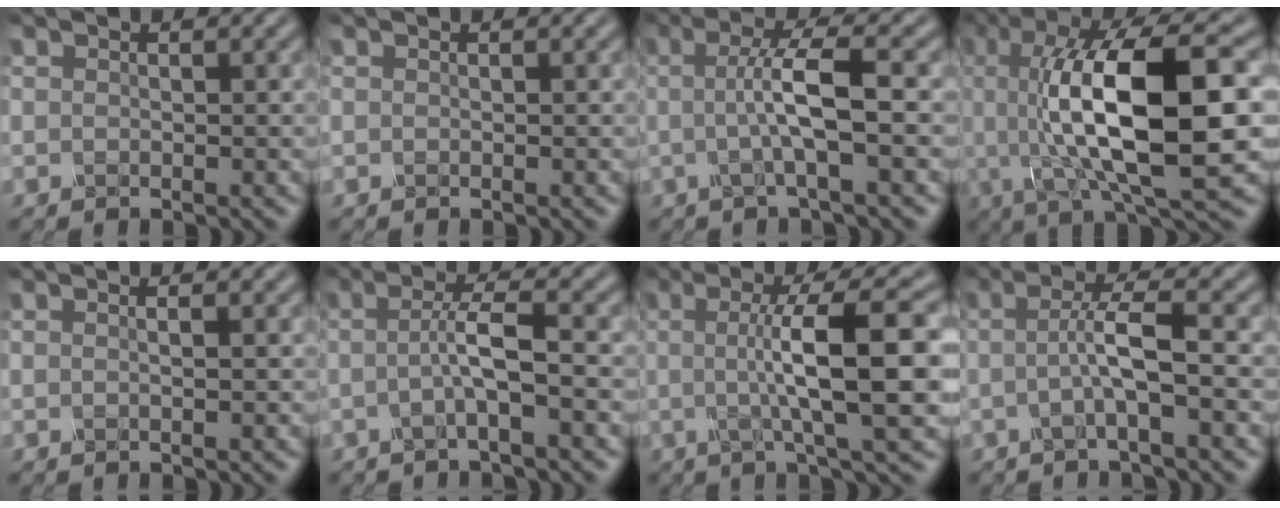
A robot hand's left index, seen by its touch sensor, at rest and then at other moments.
{"total": 0.0}
{"total": 4.8, "force": [-0.2, 0.8, 4.8], "torque": [-0.082, 0.000, -0.008]}
{"total": 13.6, "force": [0.5, 4.2, 12.9], "torque": [-0.204, 0.002, 0.008]}
{"total": 0.8, "force": [0.1, 0.3, 0.8], "torque": [-0.006, -0.003, -0.005]}
{"total": 3.4, "force": [-0.6, 0.4, 3.3], "torque": [-0.061, 0.002, -0.016]}
{"total": 9.9, "force": [0.3, 2.1, 9.7], "torque": [-0.124, 0.004, 0.005]}
{"total": 3.9, "force": [-0.5, 0.5, 3.8], "torque": [-0.068, 0.003, -0.015]}